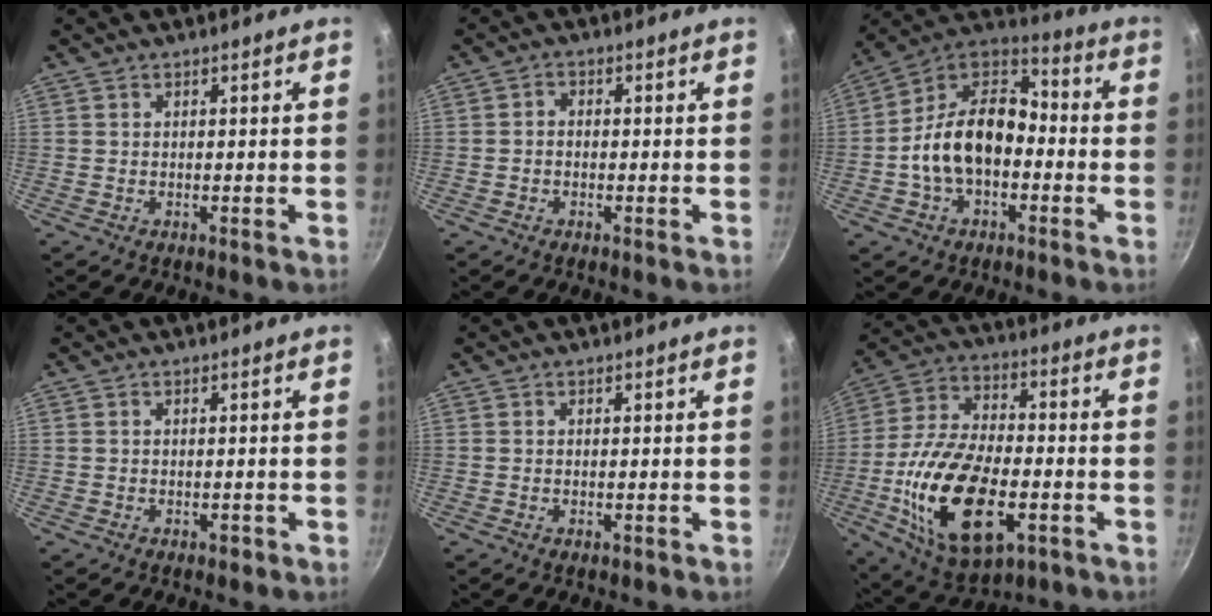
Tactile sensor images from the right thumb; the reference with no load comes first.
{"total": 1.7, "force": [-0.7, 1.3, 0.9], "torque": [-0.015, 0.012, -0.015]}
{"total": 16.9, "force": [-3.0, 11.0, 12.5], "torque": [-0.189, 0.053, -0.071]}
{"total": 1.1, "force": [-0.6, 0.6, 0.7], "torque": [-0.010, 0.004, -0.004]}
{"total": 0.5, "force": [-0.2, 0.2, 0.5], "torque": [-0.007, 0.002, -0.003]}
{"total": 23.0, "force": [-6.0, 12.1, 18.6], "torque": [-0.349, 0.020, -0.102]}